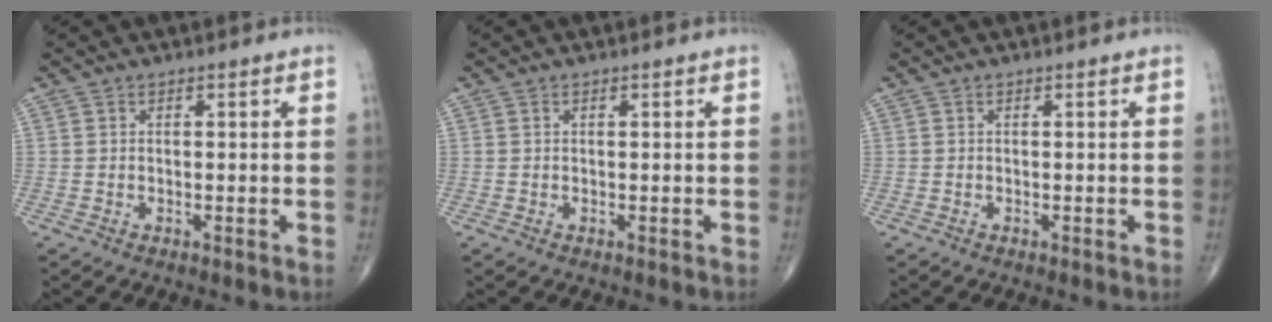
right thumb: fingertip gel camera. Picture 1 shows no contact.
{"total": 0.0}
{"total": 0.0}